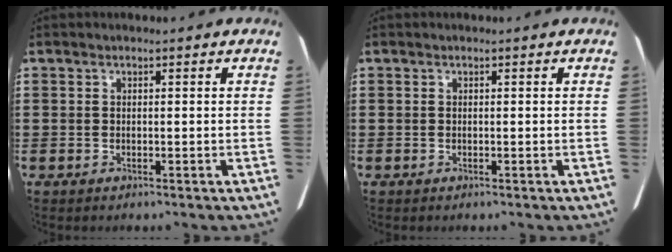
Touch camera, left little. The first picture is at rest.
{"total": 0.0}